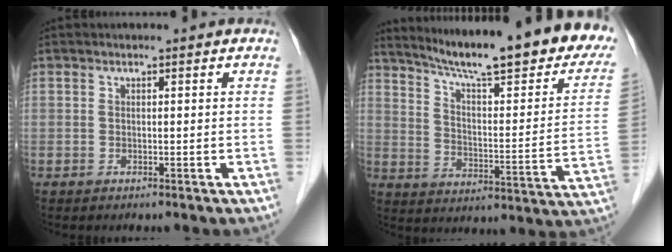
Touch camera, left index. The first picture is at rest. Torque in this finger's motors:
{"motor_torque": [0.31, -0.46, 0.48, 0.11]}